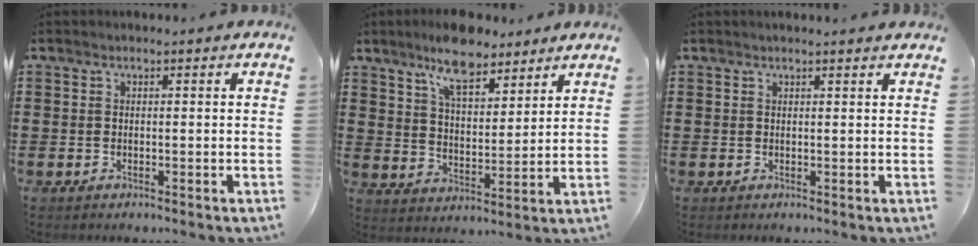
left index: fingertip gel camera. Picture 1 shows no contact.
{"total": 9.3, "force": [7.4, 2.8, 4.8], "torque": [-0.091, -0.018, 0.132]}
{"total": 1.1, "force": [1.0, -0.1, 0.5], "torque": [-0.010, -0.001, 0.020]}